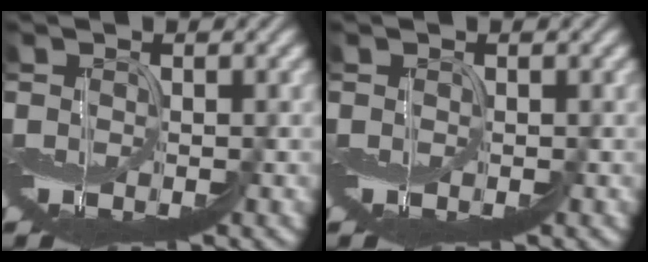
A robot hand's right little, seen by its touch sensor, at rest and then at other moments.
{"total": 0.0}